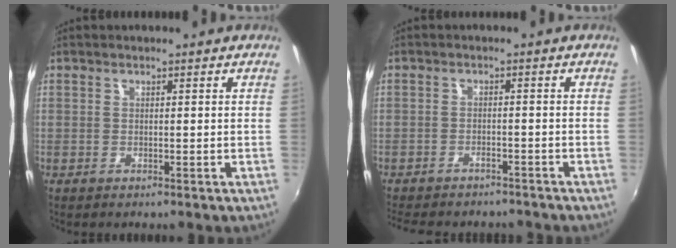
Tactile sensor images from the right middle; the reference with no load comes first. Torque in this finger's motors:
{"motor_torque": [1.08, -1.06, 0.09, 0.06]}